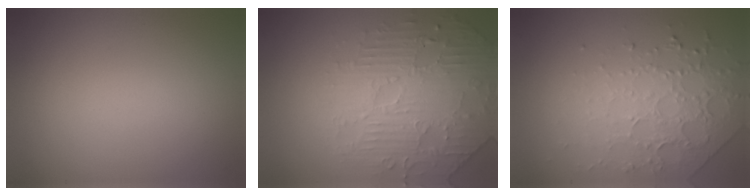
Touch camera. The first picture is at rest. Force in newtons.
{"total": 4.2, "press": 4.1, "slide": 0.9}
{"total": 4.5, "press": 3.2, "slide": 3.3}